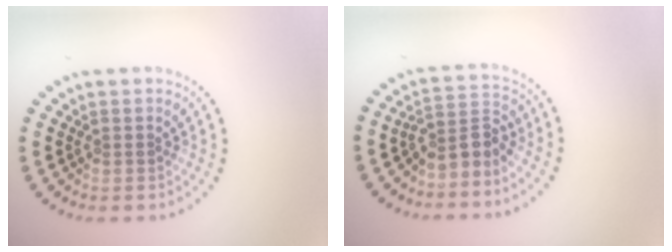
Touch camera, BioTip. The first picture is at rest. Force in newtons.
{"total": 2.8, "press": 2.0, "slide": 1.9}